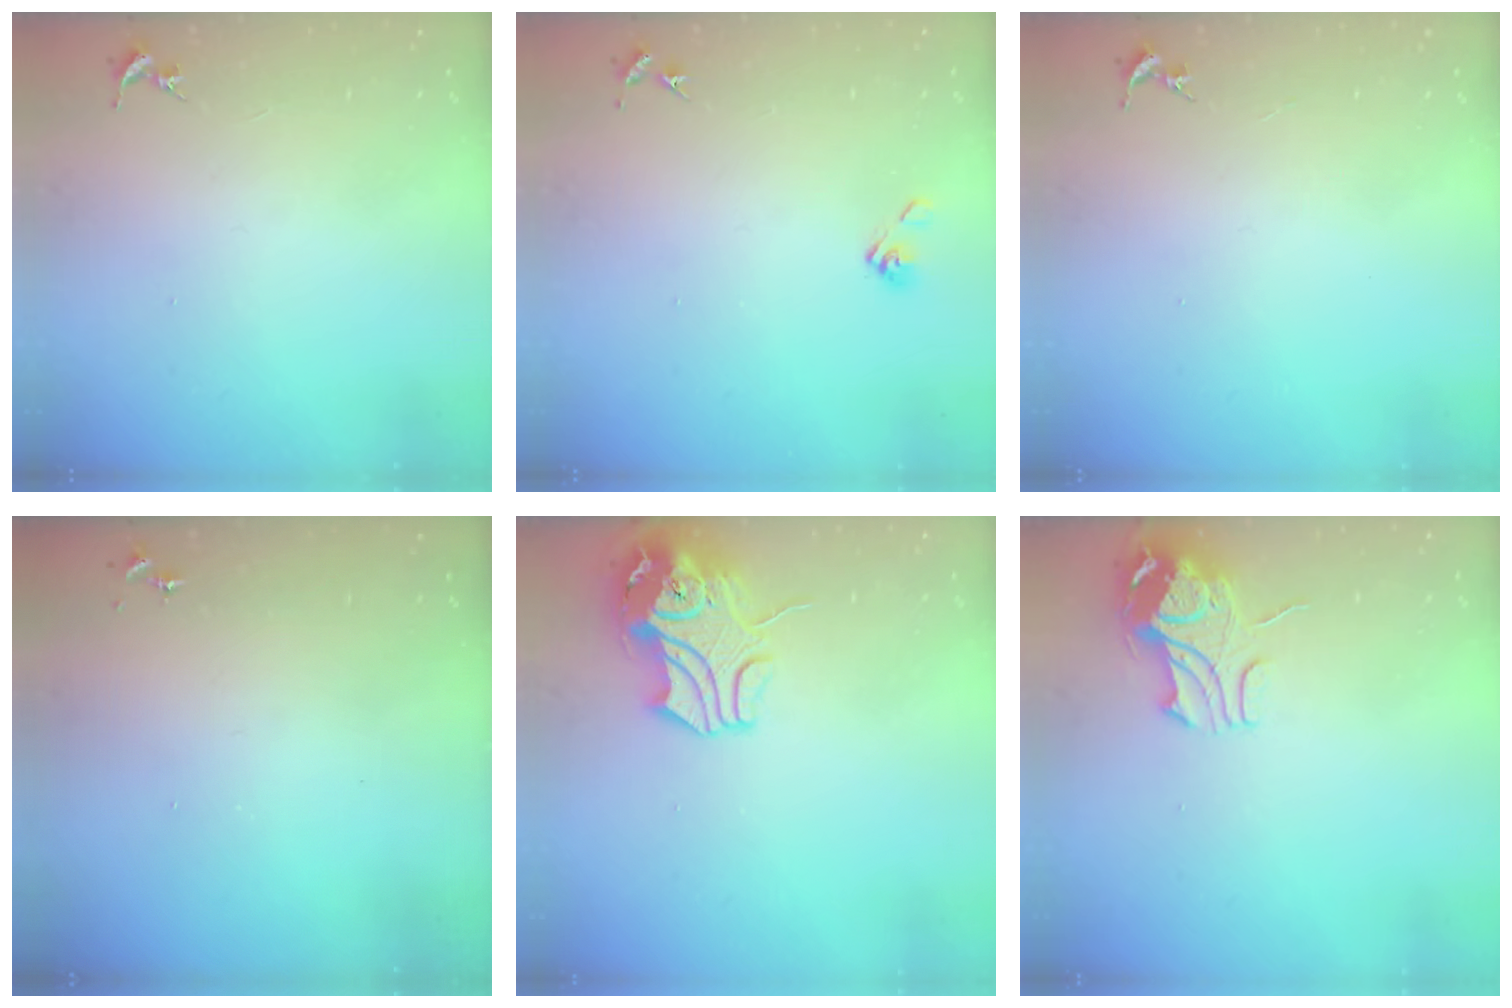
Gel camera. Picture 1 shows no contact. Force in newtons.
{"total": 4.7, "press": 4.2, "slide": 2.2}
{"total": 0.0}
{"total": 0.0}
{"total": 12.0, "press": 11.8, "slide": 2.0}
{"total": 9.6, "press": 9.5, "slide": 1.1}